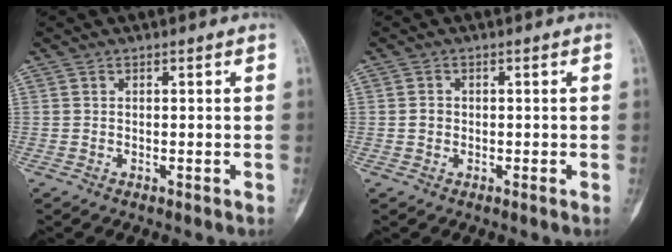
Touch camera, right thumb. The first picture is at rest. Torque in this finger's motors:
{"motor_torque": [0.34, 0.19, 0.08, -0.19, 0.03]}